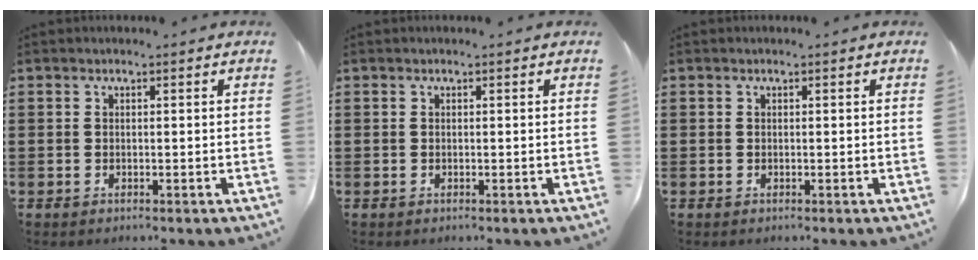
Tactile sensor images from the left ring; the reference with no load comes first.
{"total": 0.0}
{"total": 0.0}